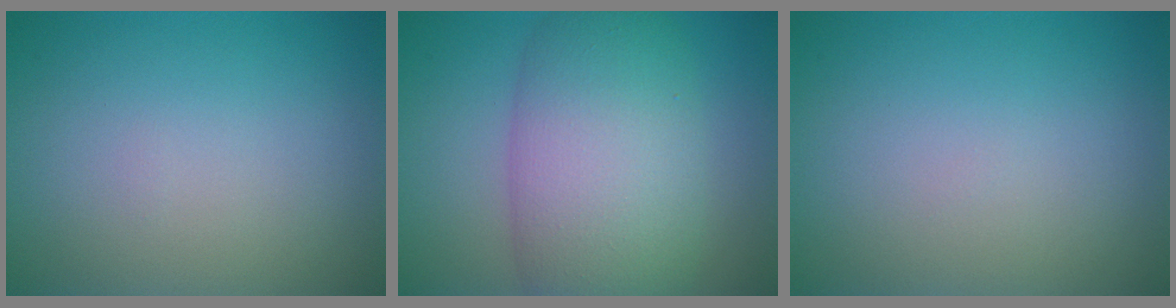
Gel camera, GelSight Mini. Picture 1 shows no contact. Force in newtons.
{"total": 9.9, "press": 9.9, "slide": 0.3}
{"total": 0.0}